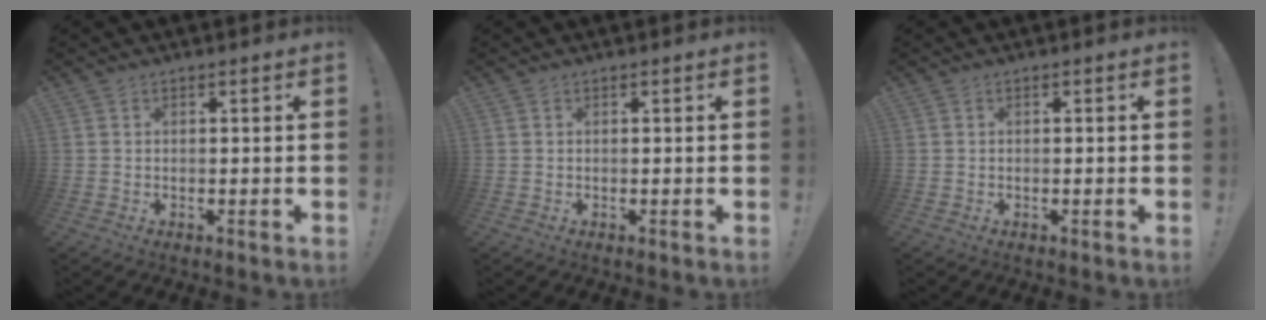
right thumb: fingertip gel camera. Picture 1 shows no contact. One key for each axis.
{"total": 0.0}
{"total": 0.7, "fx": -0.5, "fy": -0.1, "fz": 0.4, "tx": -0.015, "ty": 0.003, "tz": -0.008}